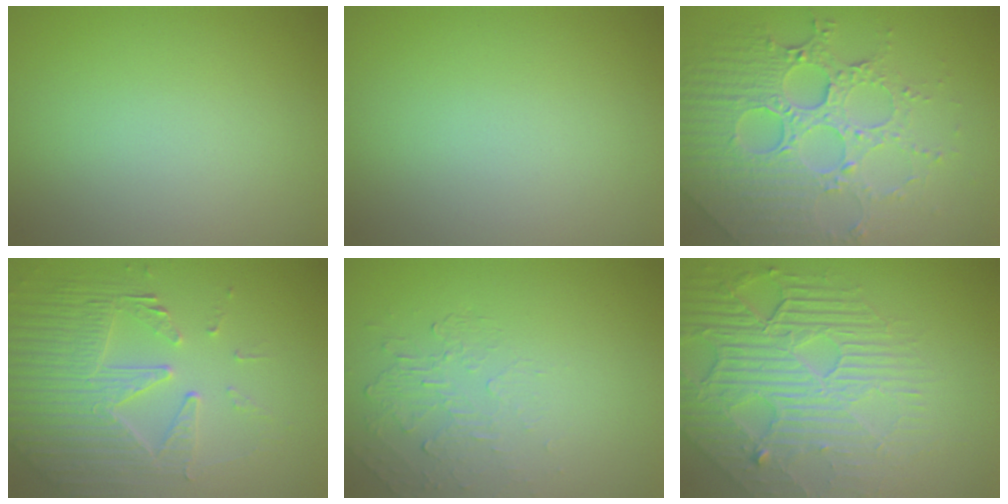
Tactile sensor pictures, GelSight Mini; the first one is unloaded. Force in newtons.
{"total": 0.0}
{"total": 8.2, "press": 6.0, "slide": 5.6}
{"total": 6.4, "press": 5.0, "slide": 4.0}
{"total": 2.1, "press": 0.7, "slide": 2.0}
{"total": 8.2, "press": 5.7, "slide": 5.9}